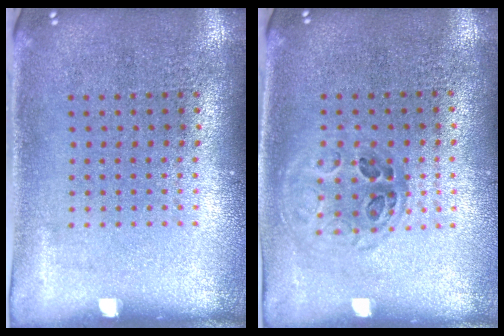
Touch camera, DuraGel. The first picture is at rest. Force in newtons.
{"total": 1.0, "press": 1.0, "slide": 0.4}